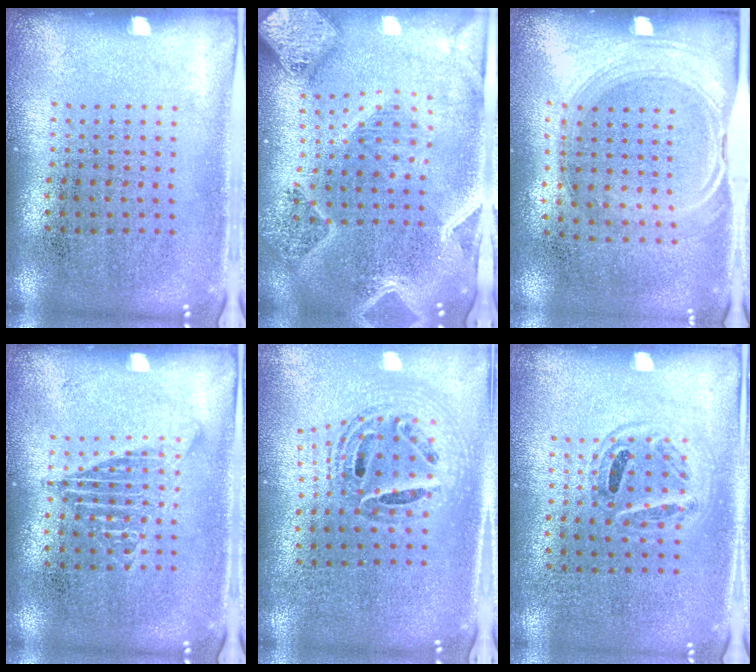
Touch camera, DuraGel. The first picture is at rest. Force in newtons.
{"total": 3.2, "press": 2.7, "slide": 1.6}
{"total": 1.5, "press": 1.3, "slide": 0.7}
{"total": 1.7, "press": 1.7, "slide": 0.1}
{"total": 1.3, "press": 1.2, "slide": 0.5}
{"total": 1.1, "press": 1.0, "slide": 0.4}